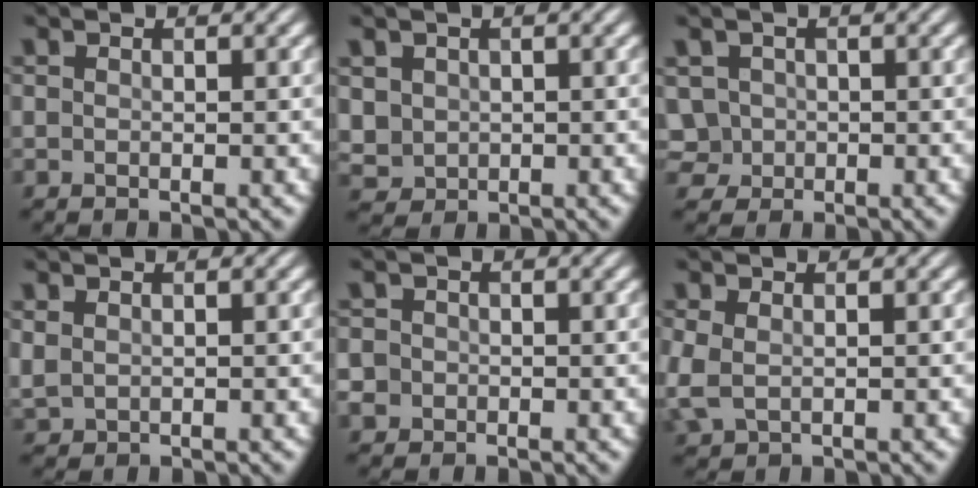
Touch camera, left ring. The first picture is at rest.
{"total": 2.2, "force": [0.5, 2.1, 0.6], "torque": [-0.023, -0.002, 0.024]}
{"total": 2.6, "force": [0.1, 2.5, 0.7], "torque": [-0.018, 0.013, 0.018]}
{"total": 1.2, "force": [0.7, 0.7, 0.6], "torque": [-0.020, 0.003, 0.025]}
{"total": 2.0, "force": [-0.7, 1.8, 0.4], "torque": [0.000, 0.006, -0.010]}
{"total": 2.5, "force": [-0.1, 1.7, 1.8], "torque": [-0.057, -0.002, 0.004]}